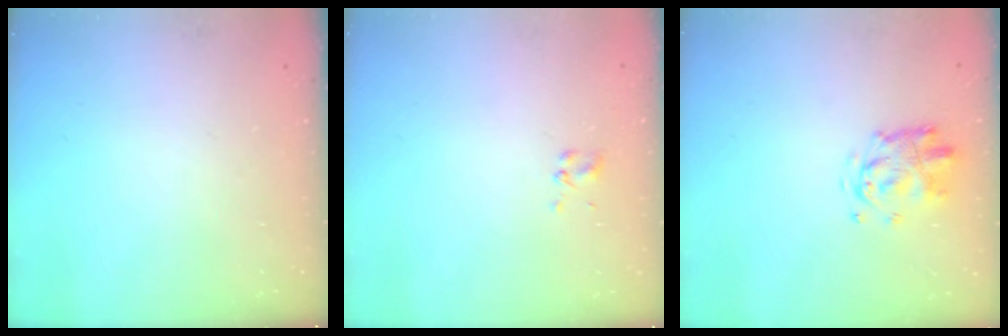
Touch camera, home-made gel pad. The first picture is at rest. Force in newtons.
{"total": 1.7, "press": 1.5, "slide": 0.8}
{"total": 3.5, "press": 3.5, "slide": 0.6}